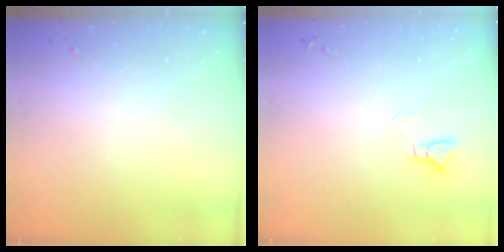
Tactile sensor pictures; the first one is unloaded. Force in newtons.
{"total": 3.5, "press": 3.5, "slide": 0.2}